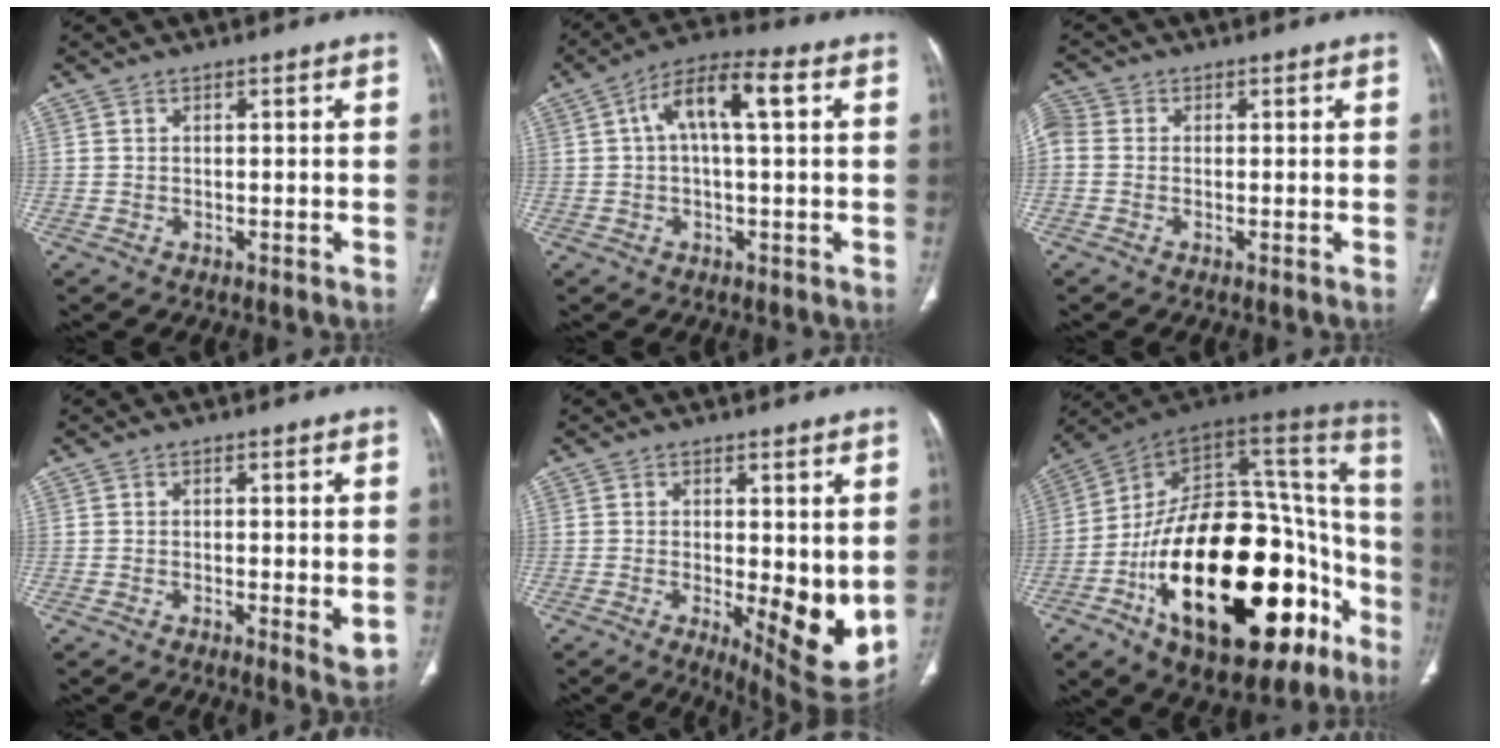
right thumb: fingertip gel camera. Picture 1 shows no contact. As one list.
[{"total": 9.8, "force": [2.3, 3.3, 8.9], "torque": [-0.172, 0.033, 0.034]}, {"total": 3.5, "force": [0.0, 2.8, 2.0], "torque": [-0.055, 0.008, -0.012]}, {"total": 3.9, "force": [-0.6, 1.1, 3.6], "torque": [-0.052, -0.012, -0.012]}, {"total": 11.8, "force": [-1.2, 4.1, 11.0], "torque": [-0.137, -0.030, -0.008]}, {"total": 41.6, "force": [-14.5, 20.4, 33.3], "torque": [-0.417, 0.071, -0.217]}]